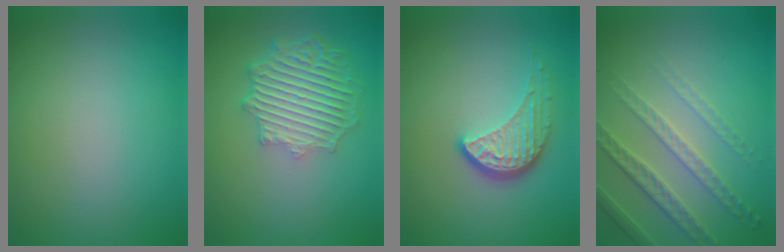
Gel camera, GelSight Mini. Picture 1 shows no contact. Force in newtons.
{"total": 6.2, "press": 4.8, "slide": 4.0}
{"total": 4.0, "press": 3.0, "slide": 2.7}
{"total": 4.6, "press": 3.4, "slide": 3.2}